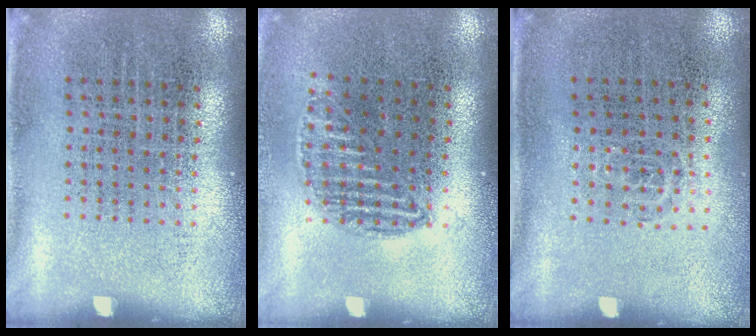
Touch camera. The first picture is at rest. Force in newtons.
{"total": 1.1, "press": 1.0, "slide": 0.4}
{"total": 0.6, "press": 0.4, "slide": 0.4}